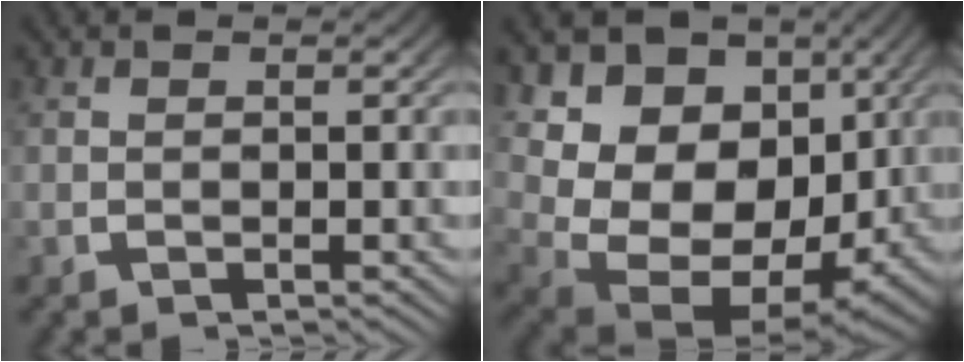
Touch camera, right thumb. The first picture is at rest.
{"total": 18.9, "force": [-0.9, 14.4, 12.2], "torque": [-0.255, -0.071, 0.005]}